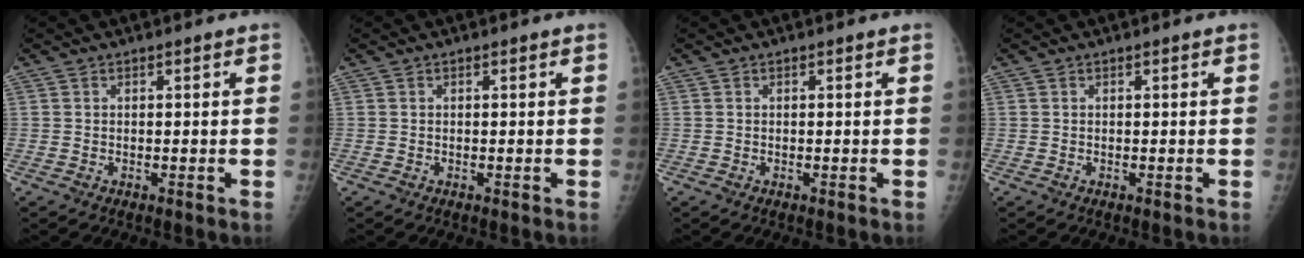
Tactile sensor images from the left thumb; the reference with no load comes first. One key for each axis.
{"total": 0.0}
{"total": 0.0}
{"total": 0.0}